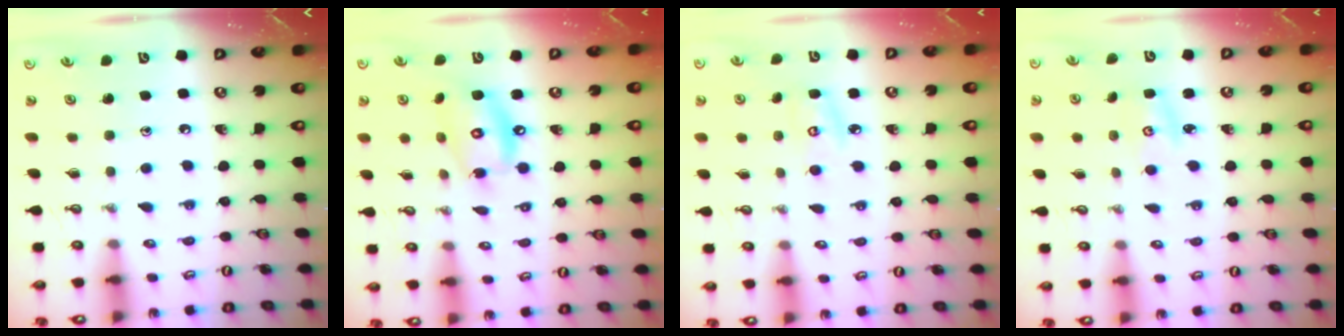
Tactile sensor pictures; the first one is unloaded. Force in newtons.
{"total": 11.7, "press": 11.6, "slide": 0.9}
{"total": 6.8, "press": 6.8, "slide": 0.7}
{"total": 2.8, "press": 2.8, "slide": 0.3}